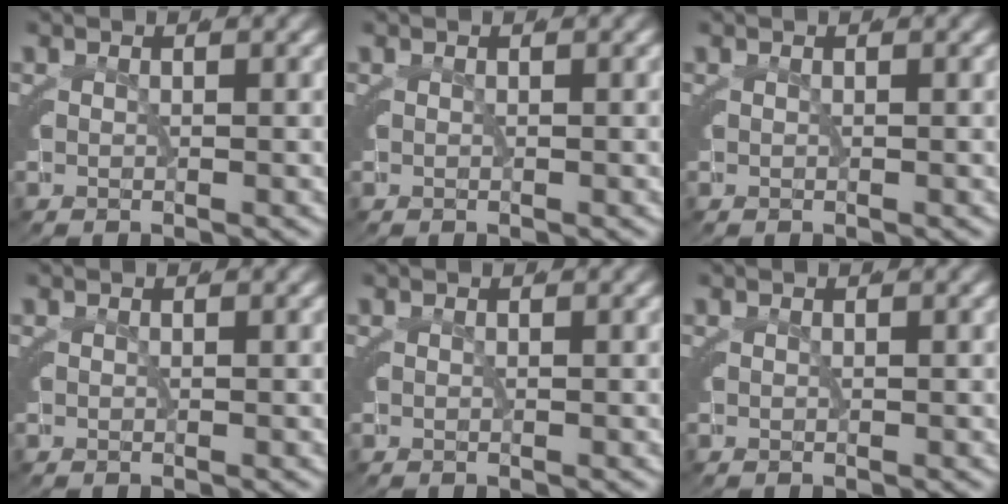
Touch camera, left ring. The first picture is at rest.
{"total": 0.0}
{"total": 0.0}
{"total": 0.0}
{"total": 0.0}
{"total": 0.0}